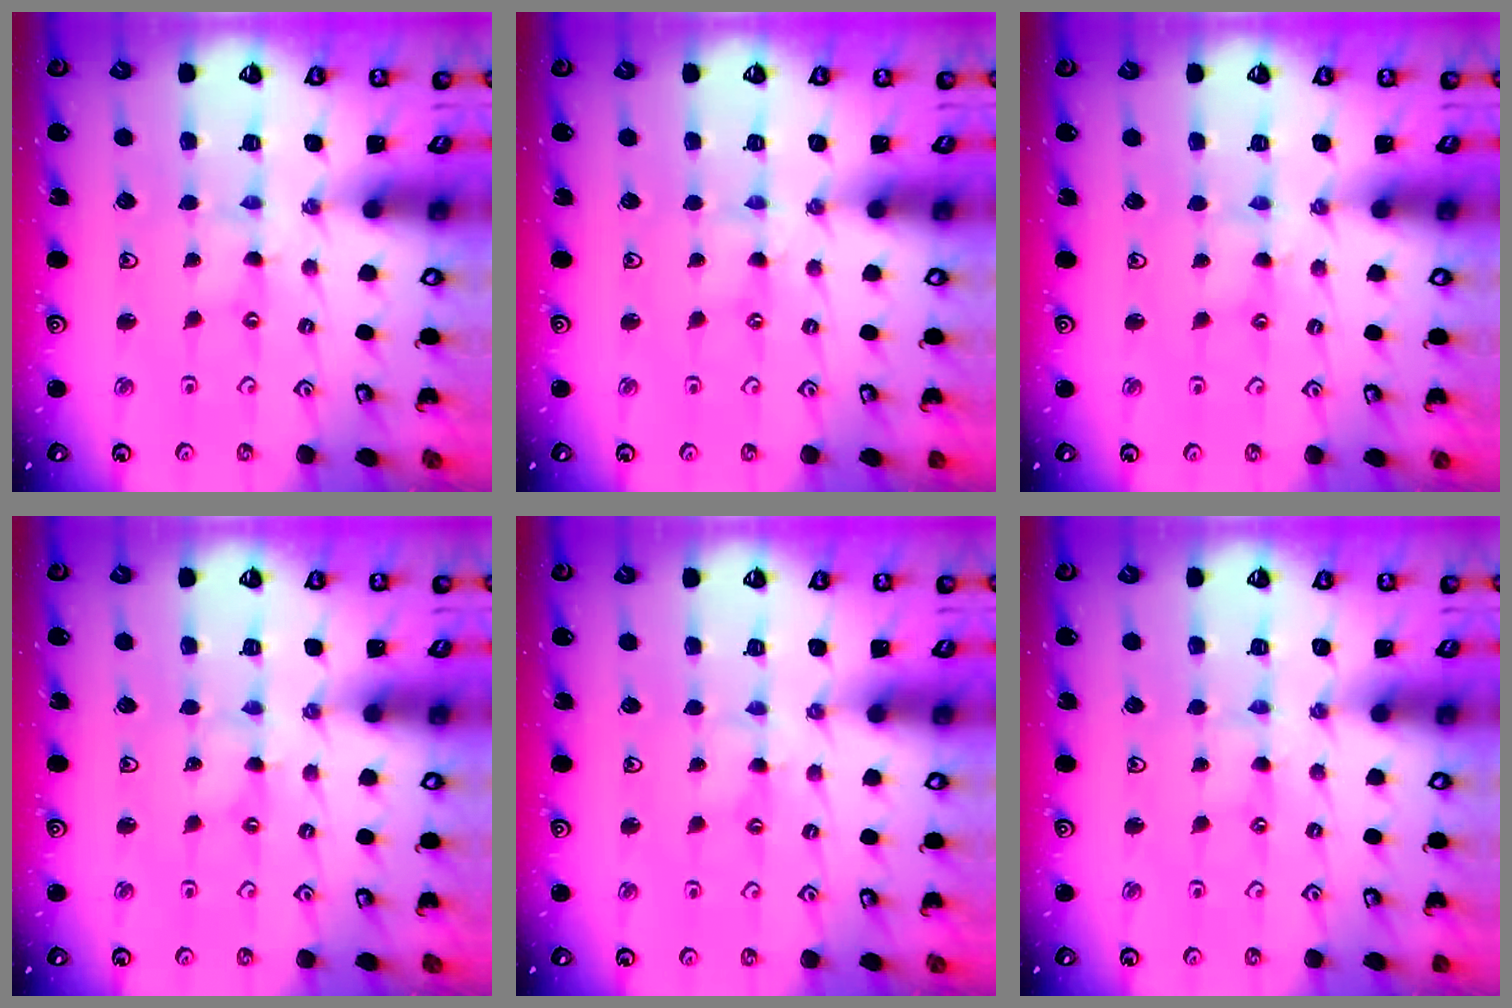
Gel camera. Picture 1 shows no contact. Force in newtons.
{"total": 0.0}
{"total": 2.2, "press": 2.2, "slide": 0.3}
{"total": 0.0}
{"total": 2.1, "press": 2.1, "slide": 0.4}
{"total": 1.3, "press": 1.3, "slide": 0.3}